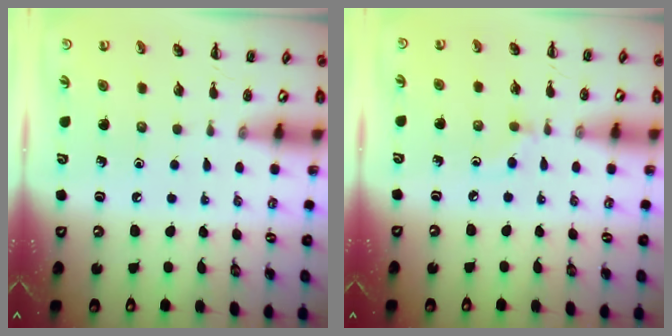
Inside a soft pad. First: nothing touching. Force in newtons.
{"total": 2.7, "press": 2.5, "slide": 1.0}